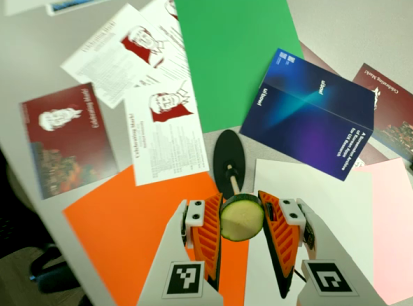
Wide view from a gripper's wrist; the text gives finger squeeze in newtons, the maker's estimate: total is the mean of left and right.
{"total": 15.2, "left": 16.5, "right": 13.9}